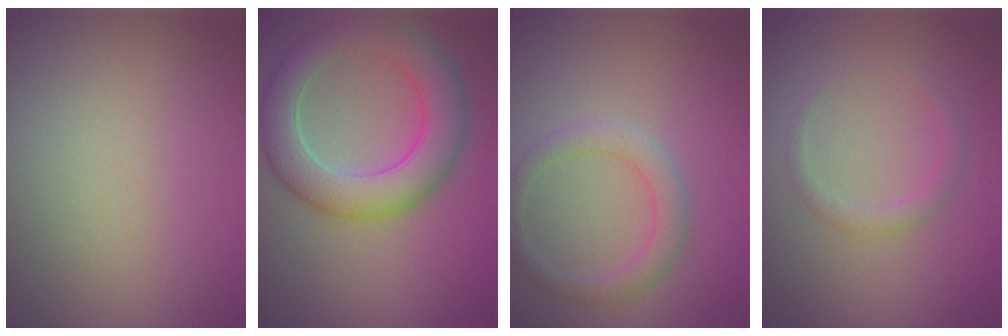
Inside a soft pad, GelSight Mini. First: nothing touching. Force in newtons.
{"total": 6.9, "press": 6.9, "slide": 0.5}
{"total": 2.5, "press": 2.5, "slide": 0.1}
{"total": 1.5, "press": 1.5, "slide": 0.0}